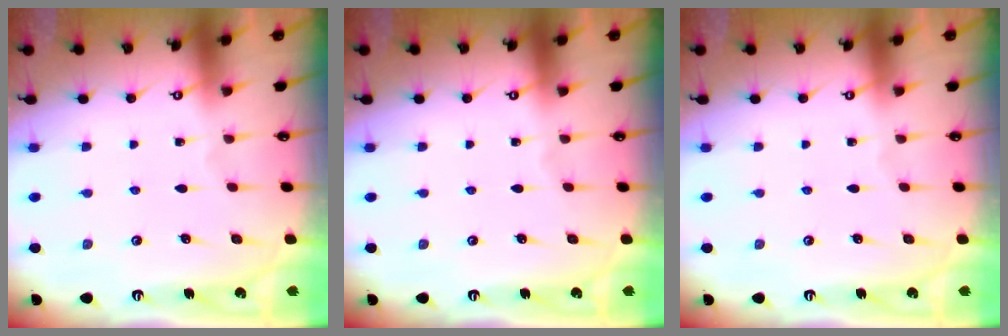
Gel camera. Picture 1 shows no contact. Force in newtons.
{"total": 0.0}
{"total": 0.0}